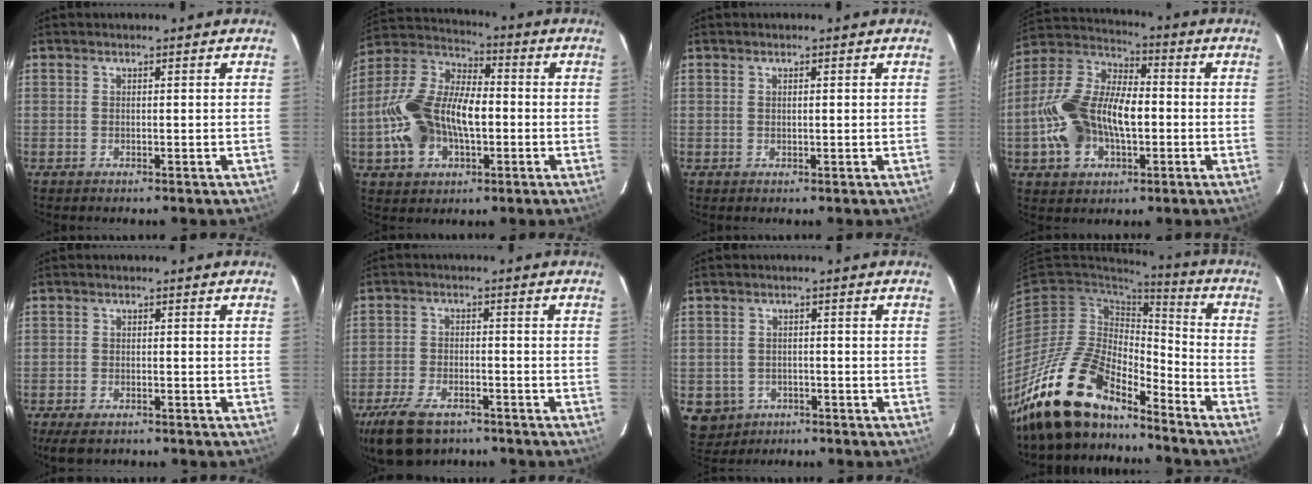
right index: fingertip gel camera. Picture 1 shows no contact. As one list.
[{"total": 18.2, "force": [-3.1, 11.0, 14.1], "torque": [-0.305, 0.014, -0.056]}, {"total": 0.7, "force": [0.3, 0.1, 0.6], "torque": [-0.012, 0.003, 0.006]}, {"total": 18.0, "force": [-3.1, 11.0, 13.9], "torque": [-0.301, 0.015, -0.056]}, {"total": 4.8, "force": [-3.6, 1.9, 2.5], "torque": [-0.067, -0.016, -0.063]}, {"total": 11.6, "force": [-8.2, 5.6, 6.1], "torque": [-0.154, -0.016, -0.146]}, {"total": 6.0, "force": [-2.5, 5.3, 1.4], "torque": [-0.044, 0.008, -0.027]}, {"total": 19.2, "force": [-15.6, 6.7, 9.0], "torque": [-0.180, -0.001, -0.285]}]